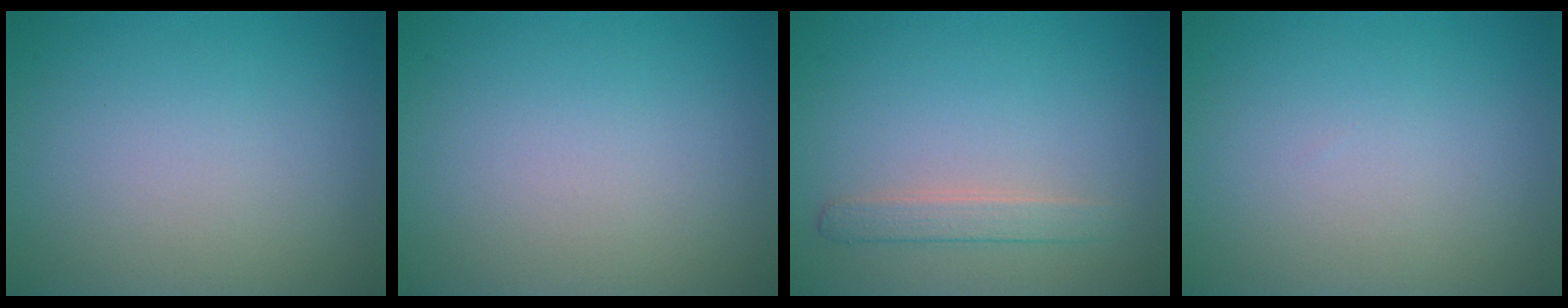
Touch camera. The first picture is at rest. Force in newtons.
{"total": 0.0}
{"total": 1.8, "press": 1.8, "slide": 0.1}
{"total": 0.0}